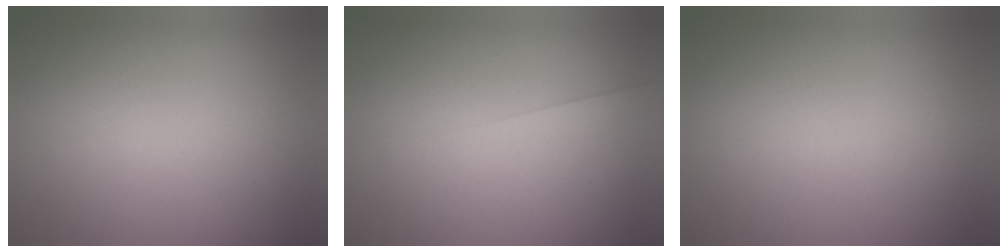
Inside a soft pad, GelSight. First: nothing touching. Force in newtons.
{"total": 1.6}
{"total": 1.1}